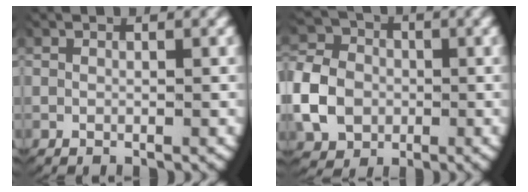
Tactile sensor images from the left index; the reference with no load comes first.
{"total": 7.3, "force": [-0.7, 6.3, 3.6], "torque": [-0.078, -0.012, -0.013]}